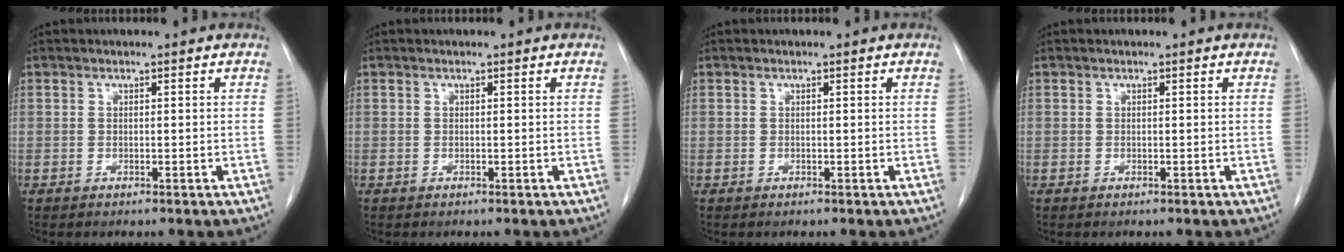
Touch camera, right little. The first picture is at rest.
{"total": 0.0}
{"total": 0.0}
{"total": 0.0}